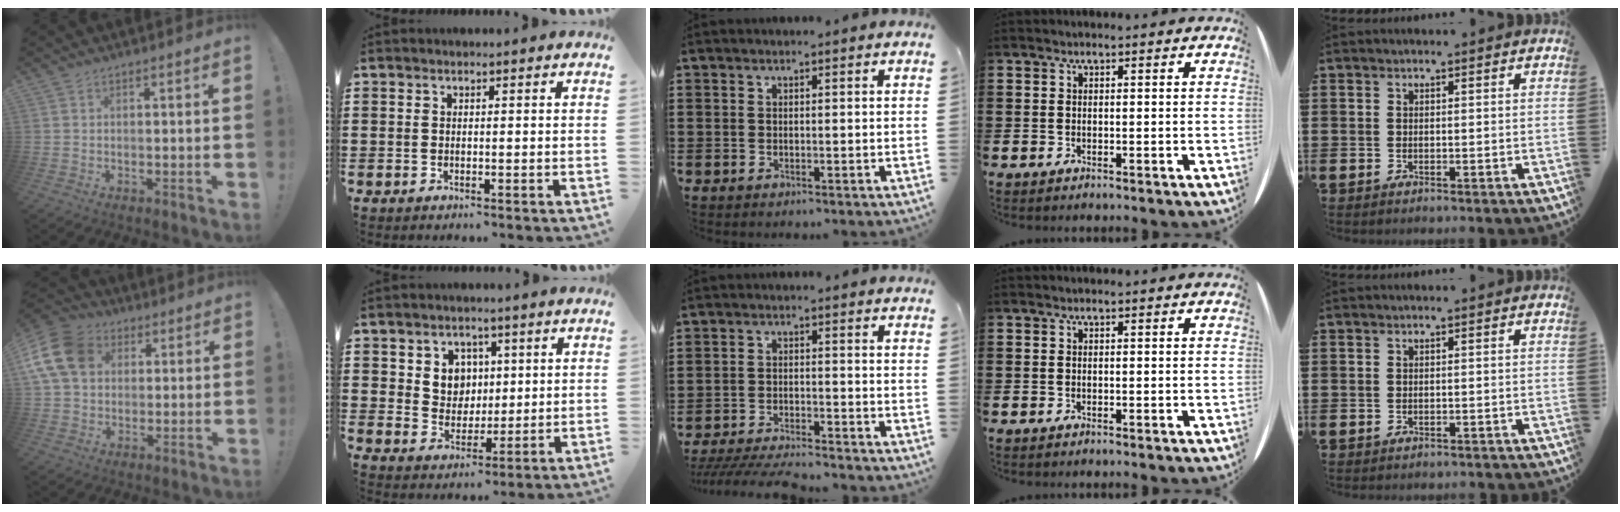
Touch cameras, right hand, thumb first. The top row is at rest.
{"thumb": {"total": 14.6, "force": [4.1, 11.5, 8.1], "torque": [-0.147, -0.007, 0.083]}, "index": {"total": 5.5, "force": [1.7, 4.9, 1.7], "torque": [-0.041, 0.009, 0.027]}, "middle": {"total": 4.5, "force": [-4.3, 0.1, 1.2], "torque": [-0.034, -0.010, -0.090]}, "little": {"total": 0.5, "force": [-0.5, 0.0, 0.0], "torque": [-0.002, -0.002, -0.011]}}